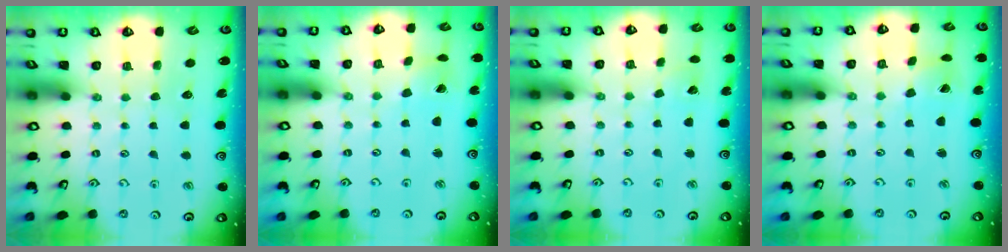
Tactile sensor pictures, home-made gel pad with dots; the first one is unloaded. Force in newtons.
{"total": 1.2, "press": 1.2, "slide": 0.2}
{"total": 2.3, "press": 2.2, "slide": 0.3}
{"total": 1.6, "press": 1.5, "slide": 0.3}